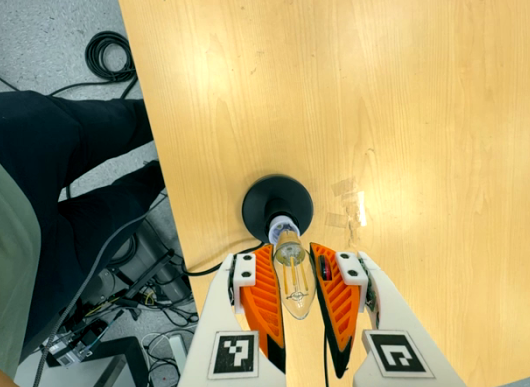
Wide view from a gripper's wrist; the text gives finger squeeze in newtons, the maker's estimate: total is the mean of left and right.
{"total": 19.6, "left": 21.2, "right": 18.1}